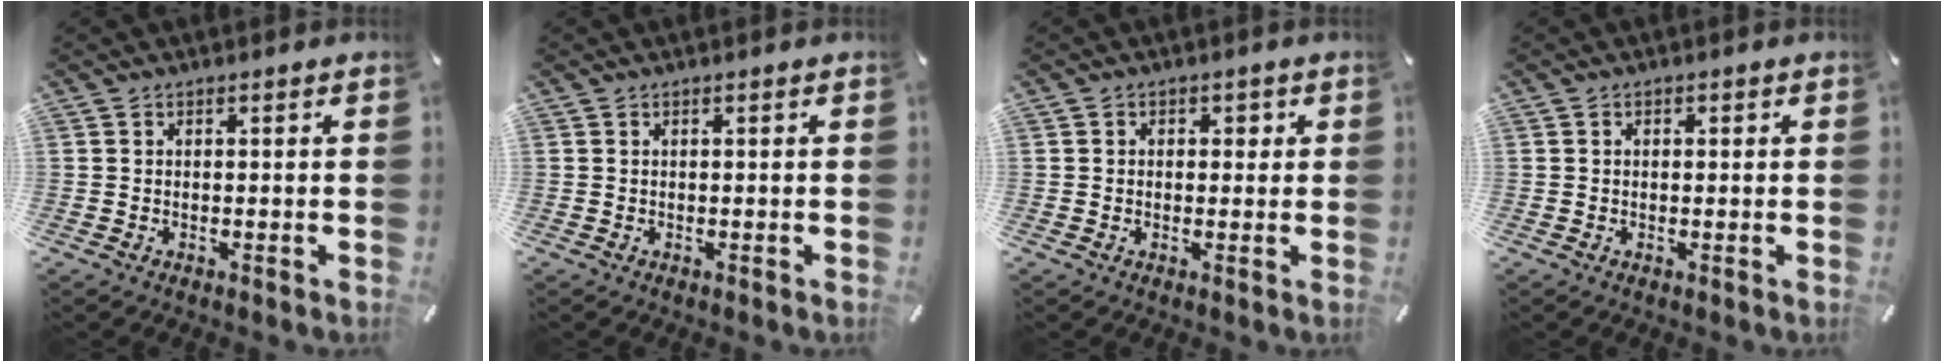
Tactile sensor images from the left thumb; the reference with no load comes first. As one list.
[{"total": 0.0}, {"total": 1.9, "force": [-0.2, 1.7, 0.8], "torque": [0.000, 0.004, -0.011]}, {"total": 0.8, "force": [0.0, 0.6, 0.4], "torque": [-0.008, 0.004, -0.002]}]